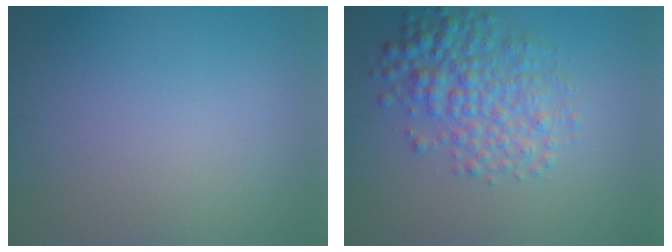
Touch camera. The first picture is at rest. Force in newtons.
{"total": 4.8, "press": 4.8, "slide": 0.1}